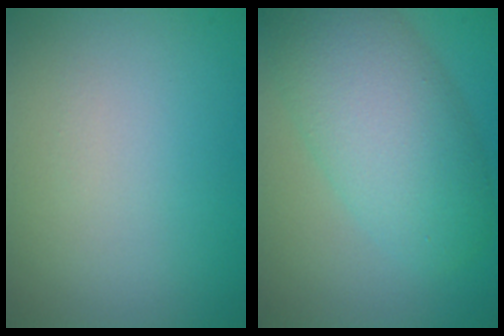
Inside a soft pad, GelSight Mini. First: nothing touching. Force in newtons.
{"total": 7.5, "press": 7.5, "slide": 0.3}